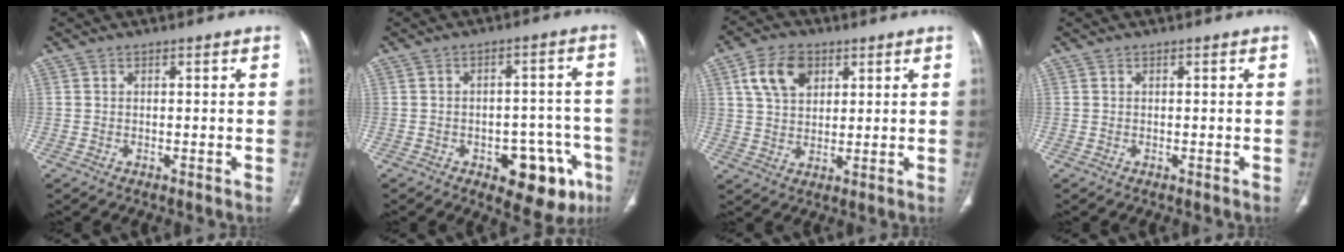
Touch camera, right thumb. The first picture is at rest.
{"total": 12.8, "force": [-5.9, 6.8, 9.1], "torque": [-0.073, 0.036, -0.068]}
{"total": 9.0, "force": [3.8, 6.0, 5.5], "torque": [-0.084, -0.007, 0.068]}
{"total": 0.0}